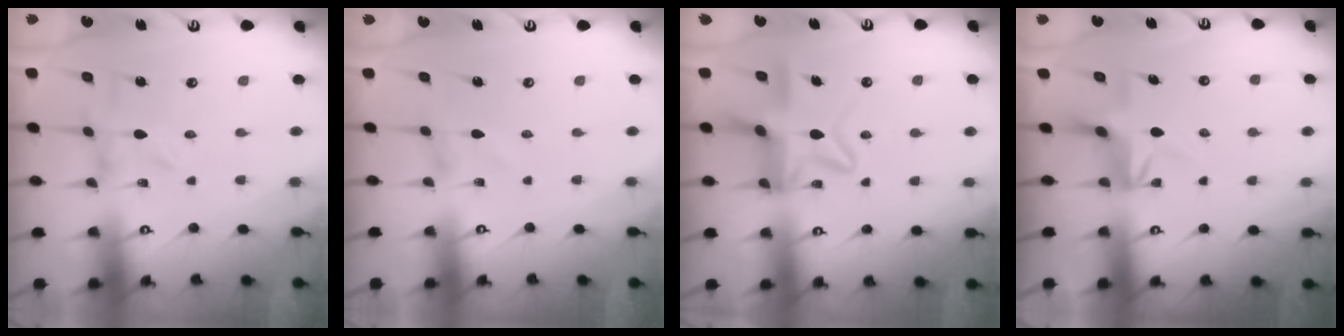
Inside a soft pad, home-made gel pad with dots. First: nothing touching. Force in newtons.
{"total": 0.0}
{"total": 12.4, "press": 12.4, "slide": 1.1}
{"total": 3.9, "press": 3.9, "slide": 0.5}